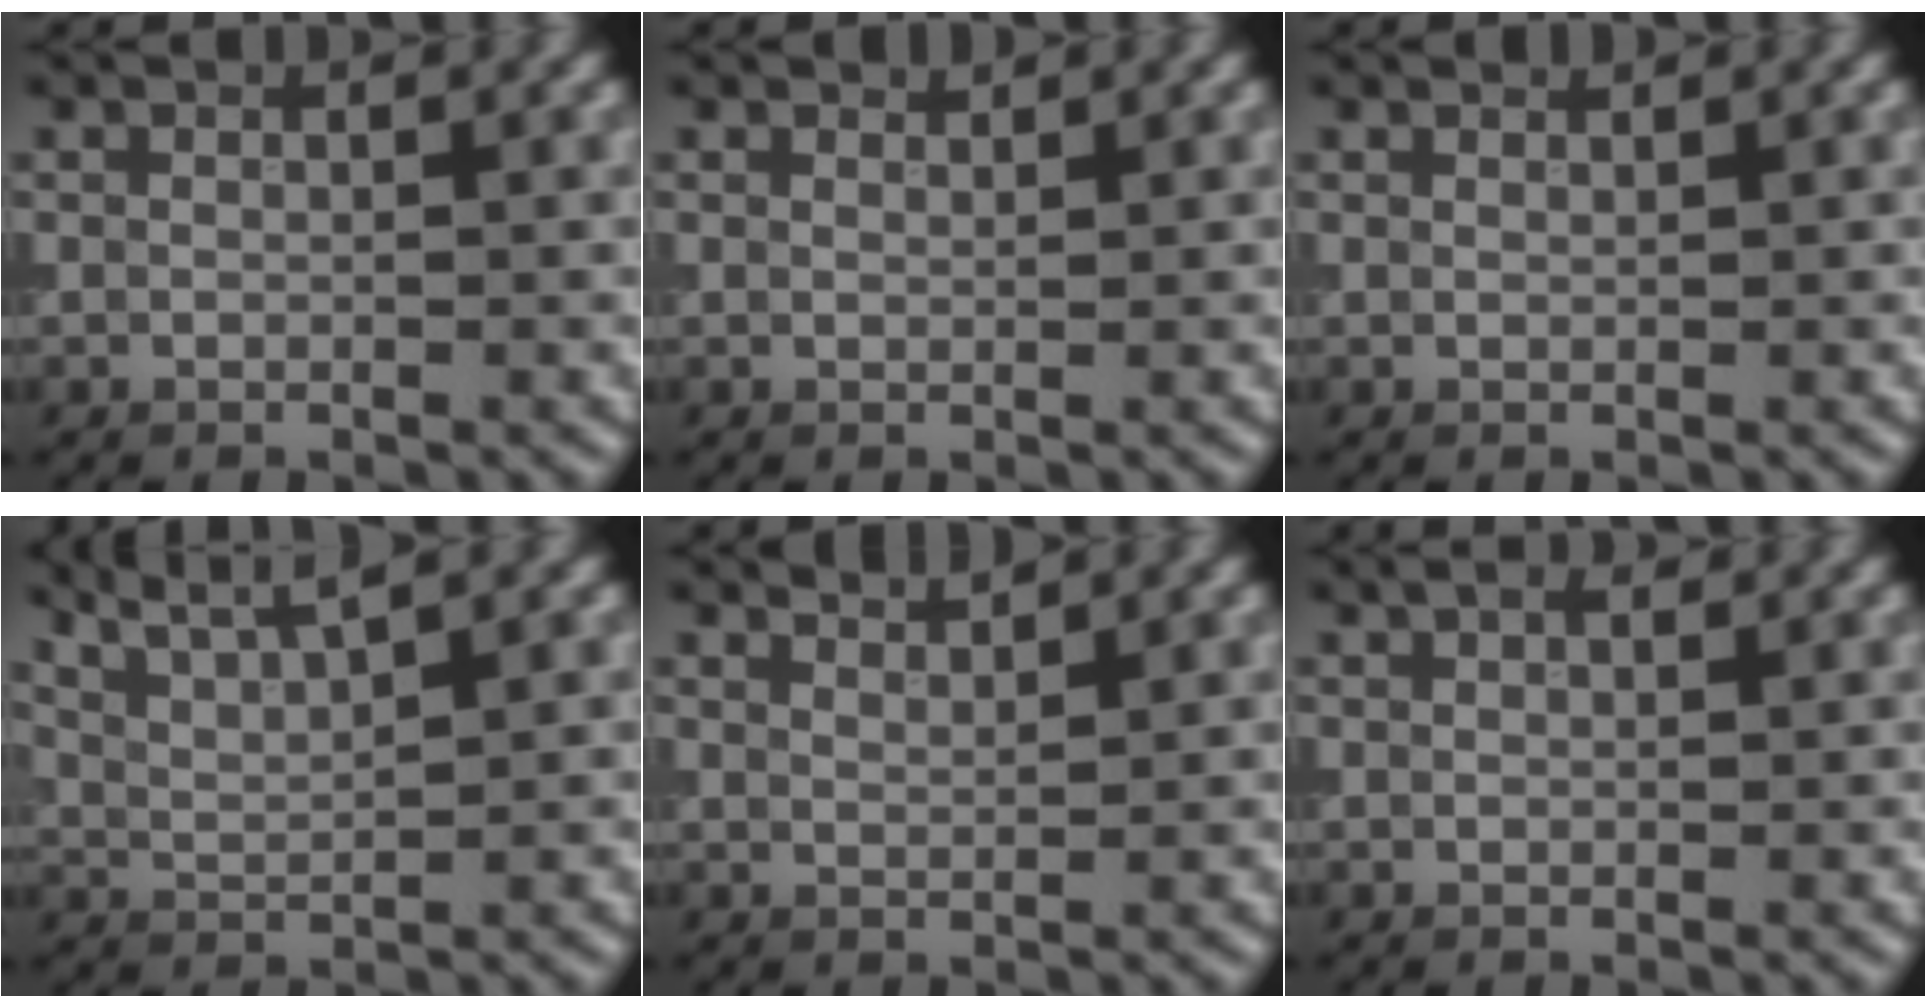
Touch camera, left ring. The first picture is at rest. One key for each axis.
{"total": 1.0, "fx": 1.0, "fy": 0.2, "fz": 0.1, "tx": -0.005, "ty": -0.003, "tz": 0.012}
{"total": 0.9, "fx": 0.9, "fy": 0.1, "fz": 0.1, "tx": -0.005, "ty": -0.003, "tz": 0.010}
{"total": 4.3, "fx": 3.6, "fy": 0.7, "fz": 2.2, "tx": -0.039, "ty": 0.014, "tz": 0.060}
{"total": 2.2, "fx": 2.2, "fy": 0.2, "fz": 0.5, "tx": -0.006, "ty": 0.002, "tz": 0.030}
{"total": 1.6, "fx": 1.1, "fy": 0.6, "fz": 0.9, "tx": -0.016, "ty": 0.002, "tz": 0.015}